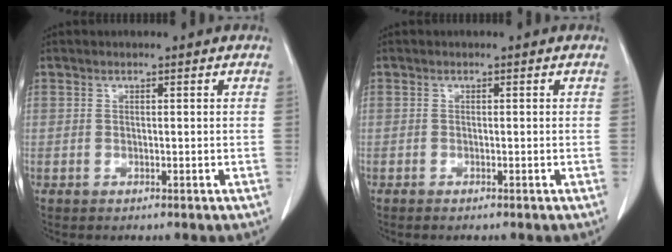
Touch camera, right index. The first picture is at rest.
{"total": 0.6, "force": [-0.5, 0.0, 0.3], "torque": [-0.013, -0.003, -0.009]}